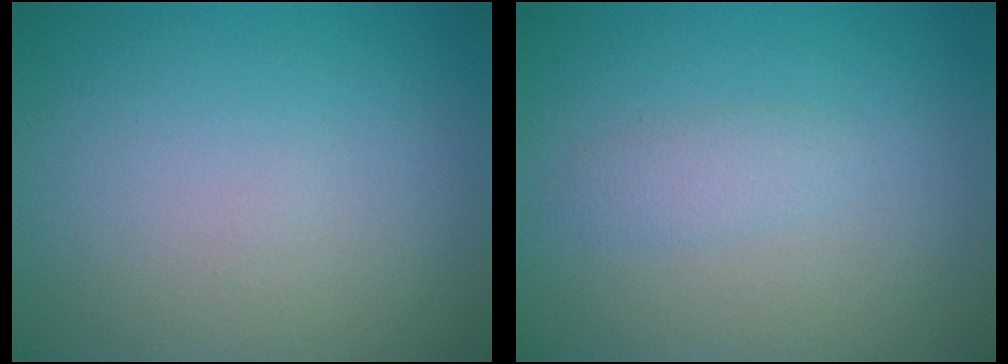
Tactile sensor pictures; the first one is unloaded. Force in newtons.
{"total": 1.3, "press": 1.3, "slide": 0.1}